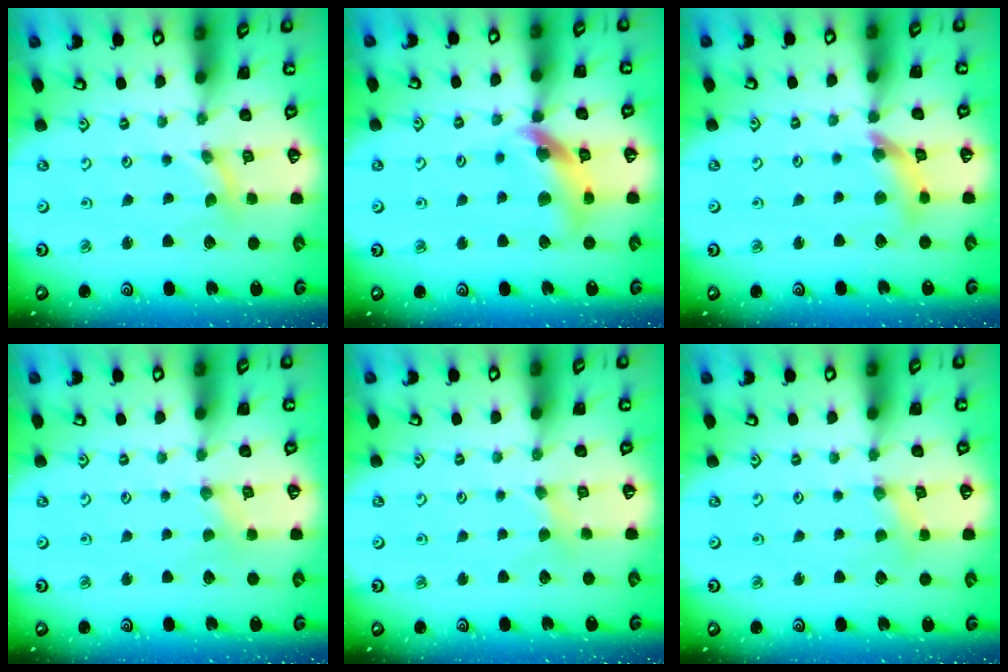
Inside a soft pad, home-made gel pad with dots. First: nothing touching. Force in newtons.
{"total": 13.8, "press": 13.7, "slide": 1.6}
{"total": 11.1, "press": 11.0, "slide": 1.4}
{"total": 0.0}
{"total": 2.4, "press": 2.3, "slide": 0.5}
{"total": 2.4, "press": 2.4, "slide": 0.4}